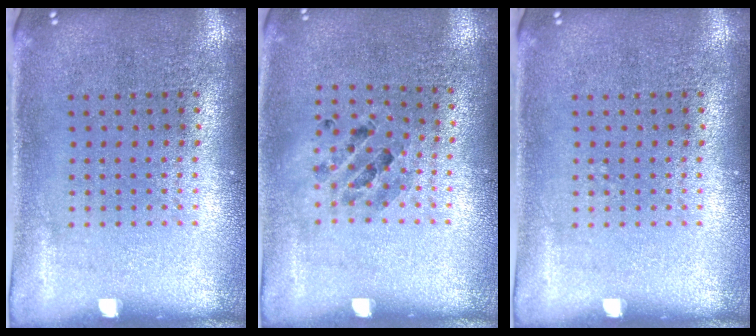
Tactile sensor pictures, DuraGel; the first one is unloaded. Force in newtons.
{"total": 0.8, "press": 0.8, "slide": 0.1}
{"total": 0.0}